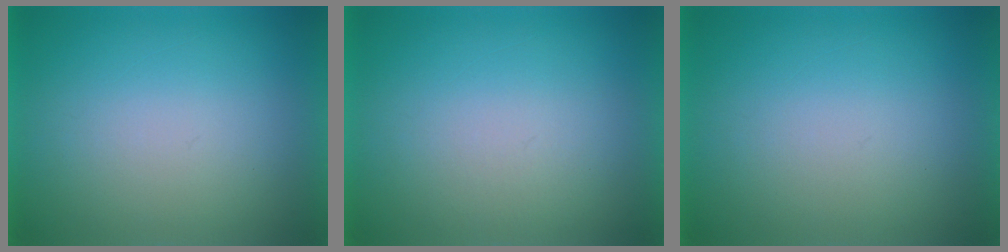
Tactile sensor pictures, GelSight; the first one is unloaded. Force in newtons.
{"total": 1.1}
{"total": 0.0}